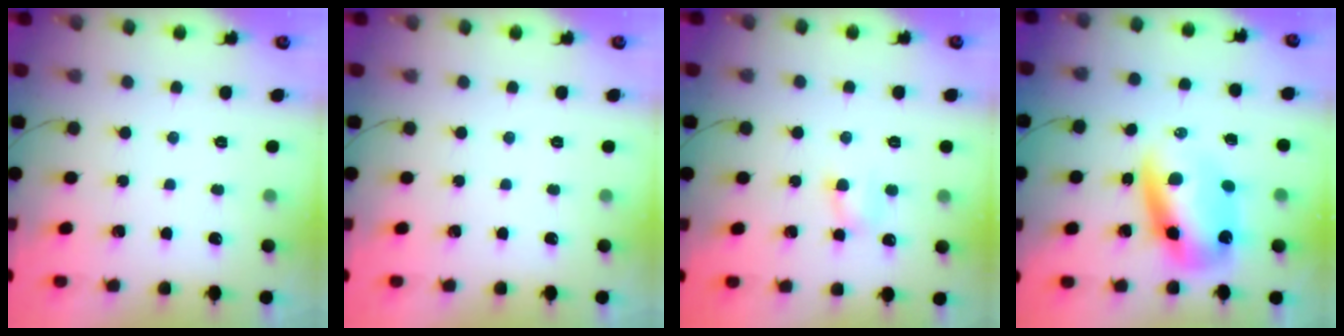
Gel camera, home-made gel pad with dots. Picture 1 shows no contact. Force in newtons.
{"total": 0.0}
{"total": 4.8, "press": 4.8, "slide": 0.8}
{"total": 10.3, "press": 9.9, "slide": 2.8}